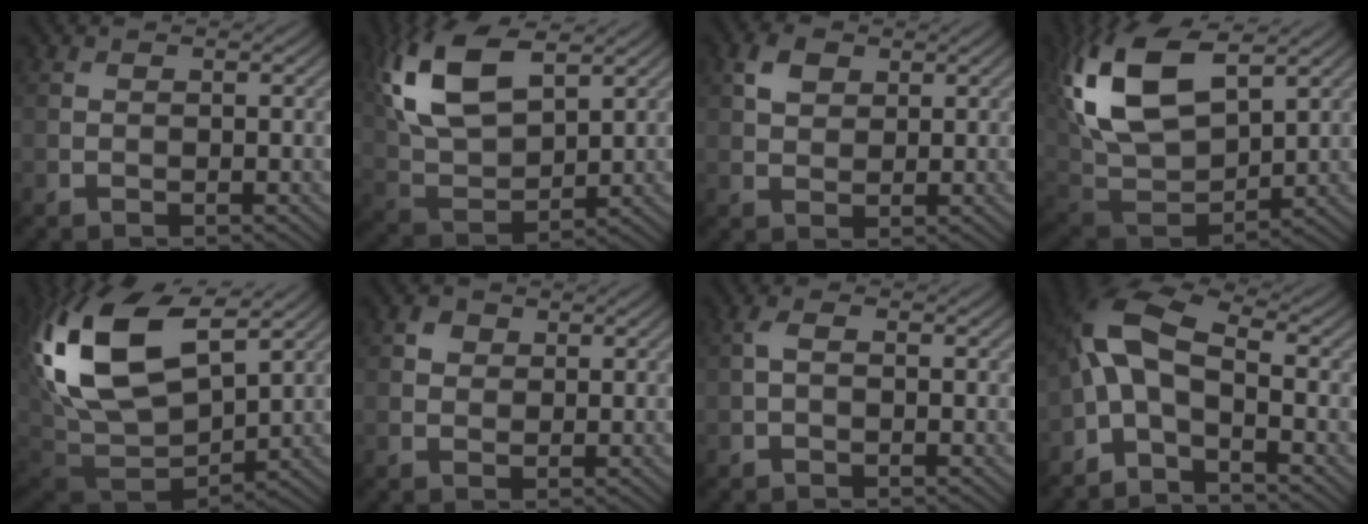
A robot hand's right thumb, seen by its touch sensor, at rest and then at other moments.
{"total": 13.5, "force": [5.9, 6.7, 10.1], "torque": [-0.241, 0.012, 0.118]}
{"total": 3.2, "force": [1.5, 2.1, 1.9], "torque": [-0.039, 0.004, 0.027]}
{"total": 16.8, "force": [6.9, 9.1, 12.3], "torque": [-0.286, 0.015, 0.137]}
{"total": 17.8, "force": [6.7, 10.0, 13.1], "torque": [-0.327, 0.006, 0.136]}
{"total": 1.9, "force": [0.8, 1.5, 0.7], "torque": [-0.013, 0.001, 0.012]}
{"total": 1.4, "force": [-0.1, 0.6, 1.2], "torque": [-0.029, 0.004, -0.005]}
{"total": 8.0, "force": [-2.0, 3.6, 6.9], "torque": [-0.153, 0.016, -0.062]}